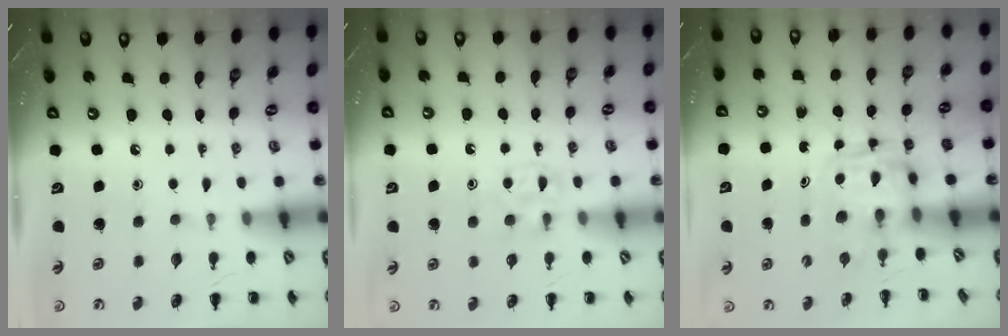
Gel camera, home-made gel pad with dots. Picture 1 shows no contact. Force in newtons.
{"total": 3.9, "press": 3.7, "slide": 1.3}
{"total": 2.7, "press": 2.7, "slide": 0.2}